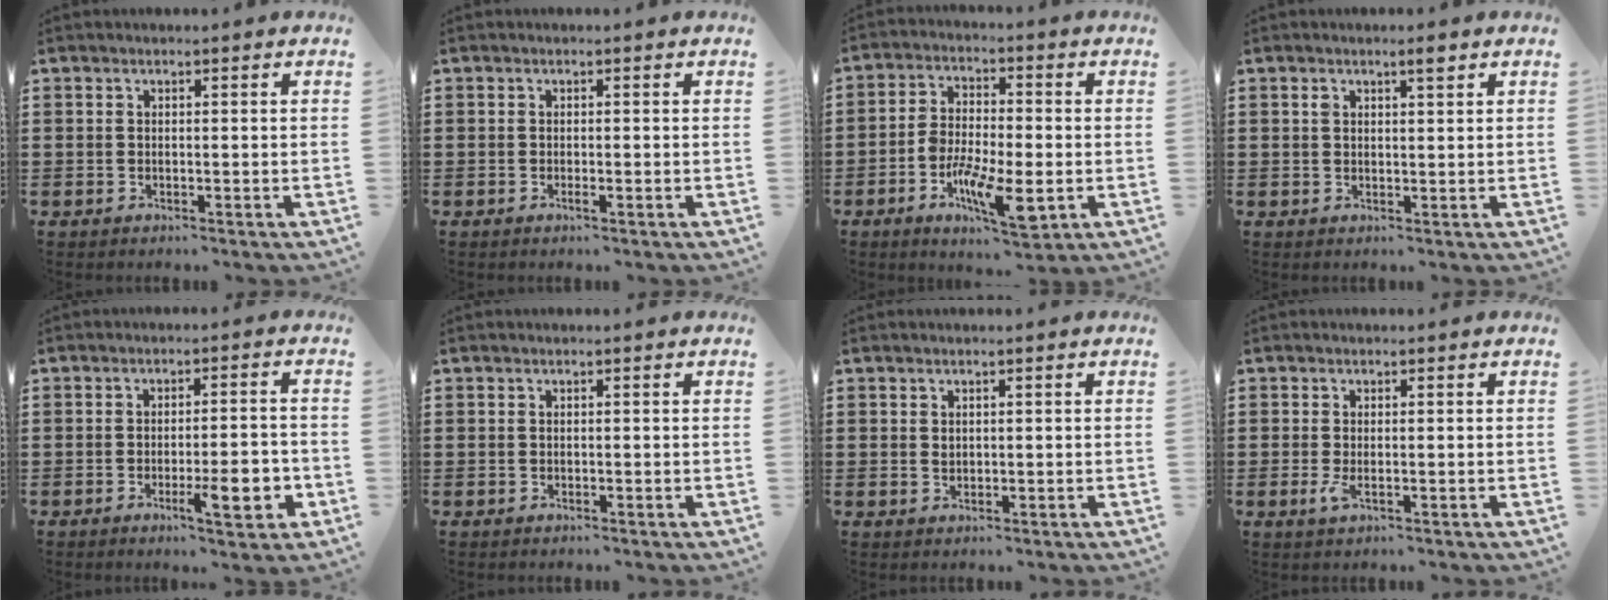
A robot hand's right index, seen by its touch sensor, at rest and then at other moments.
{"total": 0.6, "force": [-0.2, -0.1, 0.5], "torque": [-0.011, -0.006, -0.002]}
{"total": 9.0, "force": [-3.4, 3.3, 7.6], "torque": [-0.158, -0.003, -0.062]}
{"total": 1.9, "force": [1.1, 0.4, 1.5], "torque": [-0.023, -0.001, 0.017]}
{"total": 7.8, "force": [-2.8, 2.0, 7.0], "torque": [-0.088, -0.008, -0.042]}
{"total": 0.0}
{"total": 0.8, "force": [0.4, 0.5, 0.5], "torque": [-0.011, 0.001, 0.008]}
{"total": 1.8, "force": [-0.3, 0.5, 1.7], "torque": [-0.046, -0.010, -0.009]}